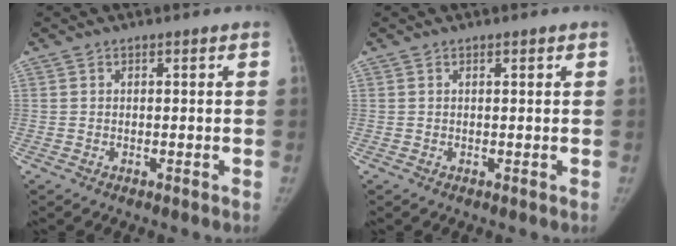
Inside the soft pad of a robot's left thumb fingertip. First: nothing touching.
{"total": 0.7, "force": [0.5, 0.2, 0.5], "torque": [-0.007, -0.002, 0.008]}